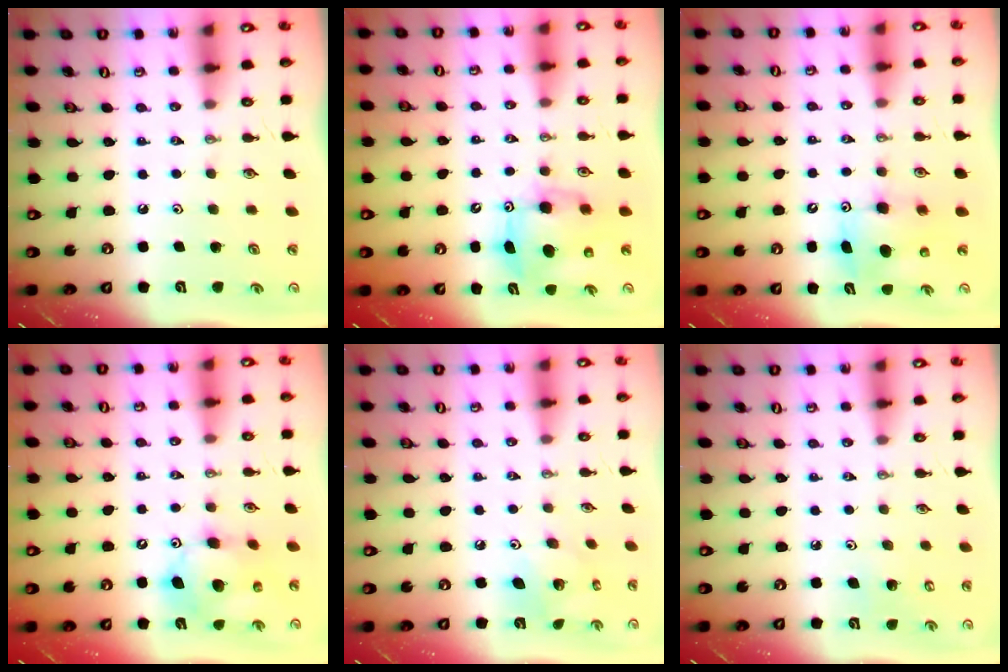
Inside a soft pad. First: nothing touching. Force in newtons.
{"total": 8.2, "press": 8.2, "slide": 0.6}
{"total": 8.8, "press": 8.7, "slide": 0.8}
{"total": 12.8, "press": 12.6, "slide": 2.2}
{"total": 8.3, "press": 8.3, "slide": 0.1}
{"total": 5.1, "press": 4.7, "slide": 2.0}